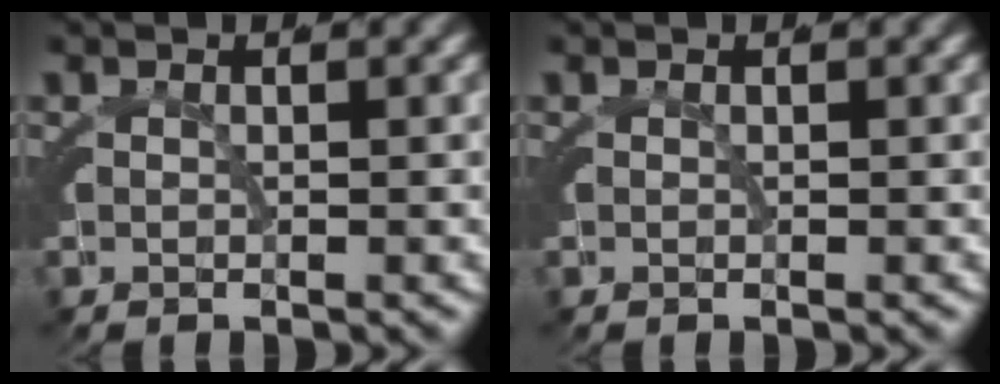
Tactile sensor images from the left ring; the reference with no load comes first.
{"total": 0.0}